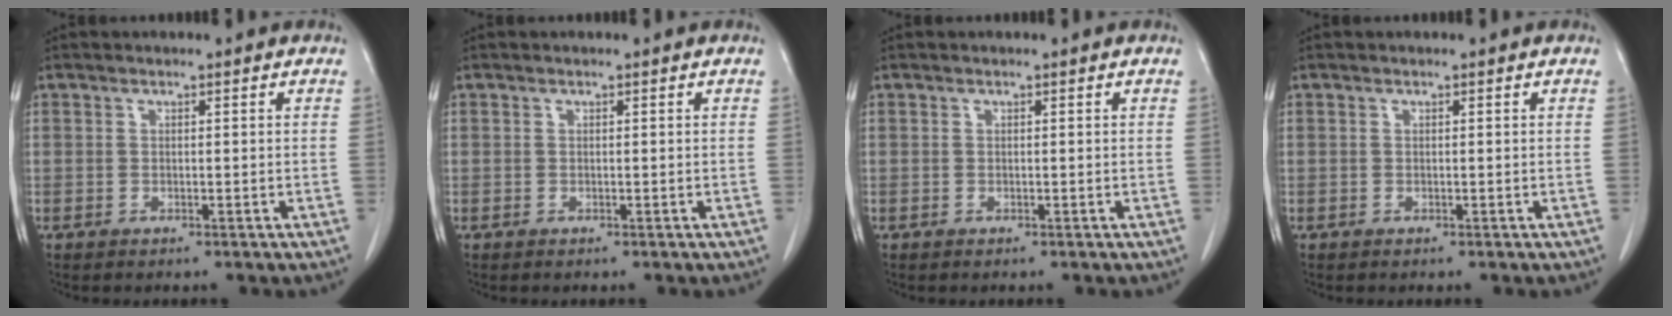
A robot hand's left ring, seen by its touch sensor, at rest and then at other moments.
{"total": 0.0}
{"total": 0.0}
{"total": 0.0}